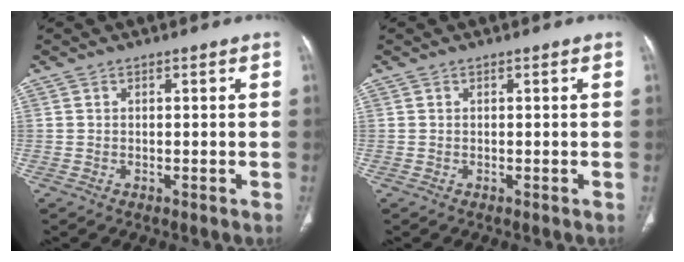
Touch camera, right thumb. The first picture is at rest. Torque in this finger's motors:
{"motor_torque": [0.07, 0.10, 0.20, 0.02, 0.06]}